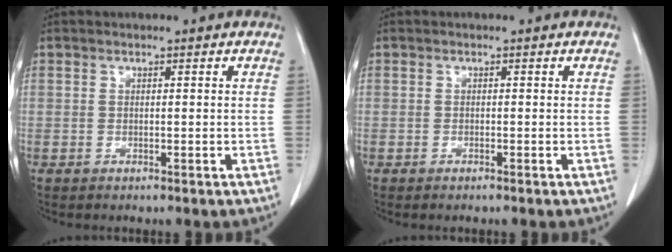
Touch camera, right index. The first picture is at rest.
{"total": 0.5, "force": [-0.4, 0.0, 0.2], "torque": [-0.010, -0.002, -0.007]}